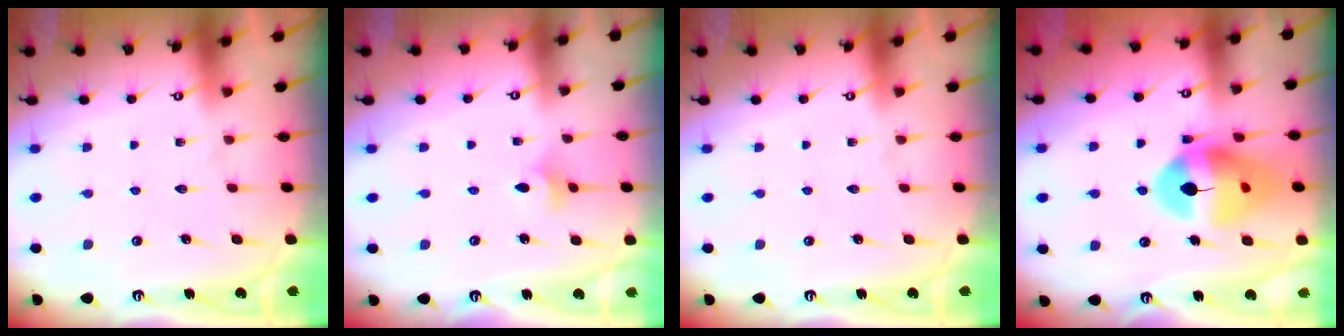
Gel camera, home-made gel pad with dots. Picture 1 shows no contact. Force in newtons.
{"total": 3.1, "press": 3.0, "slide": 0.6}
{"total": 0.0}
{"total": 14.7, "press": 14.6, "slide": 1.9}